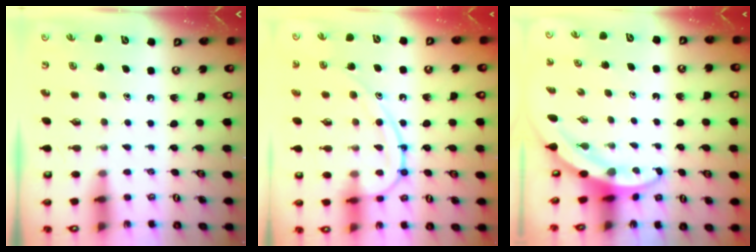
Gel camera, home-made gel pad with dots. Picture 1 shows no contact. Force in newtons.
{"total": 12.6, "press": 12.6, "slide": 0.5}
{"total": 3.2, "press": 3.2, "slide": 0.1}